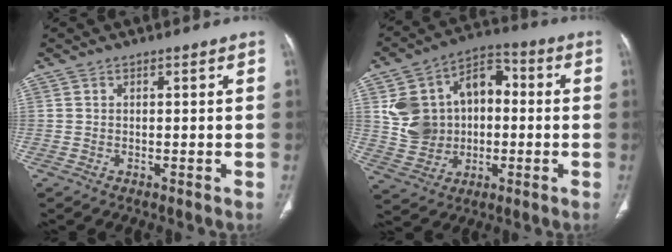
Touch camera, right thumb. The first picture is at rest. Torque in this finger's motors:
{"motor_torque": [0.02, 0.11, 0.75, 0.87, 0.08]}